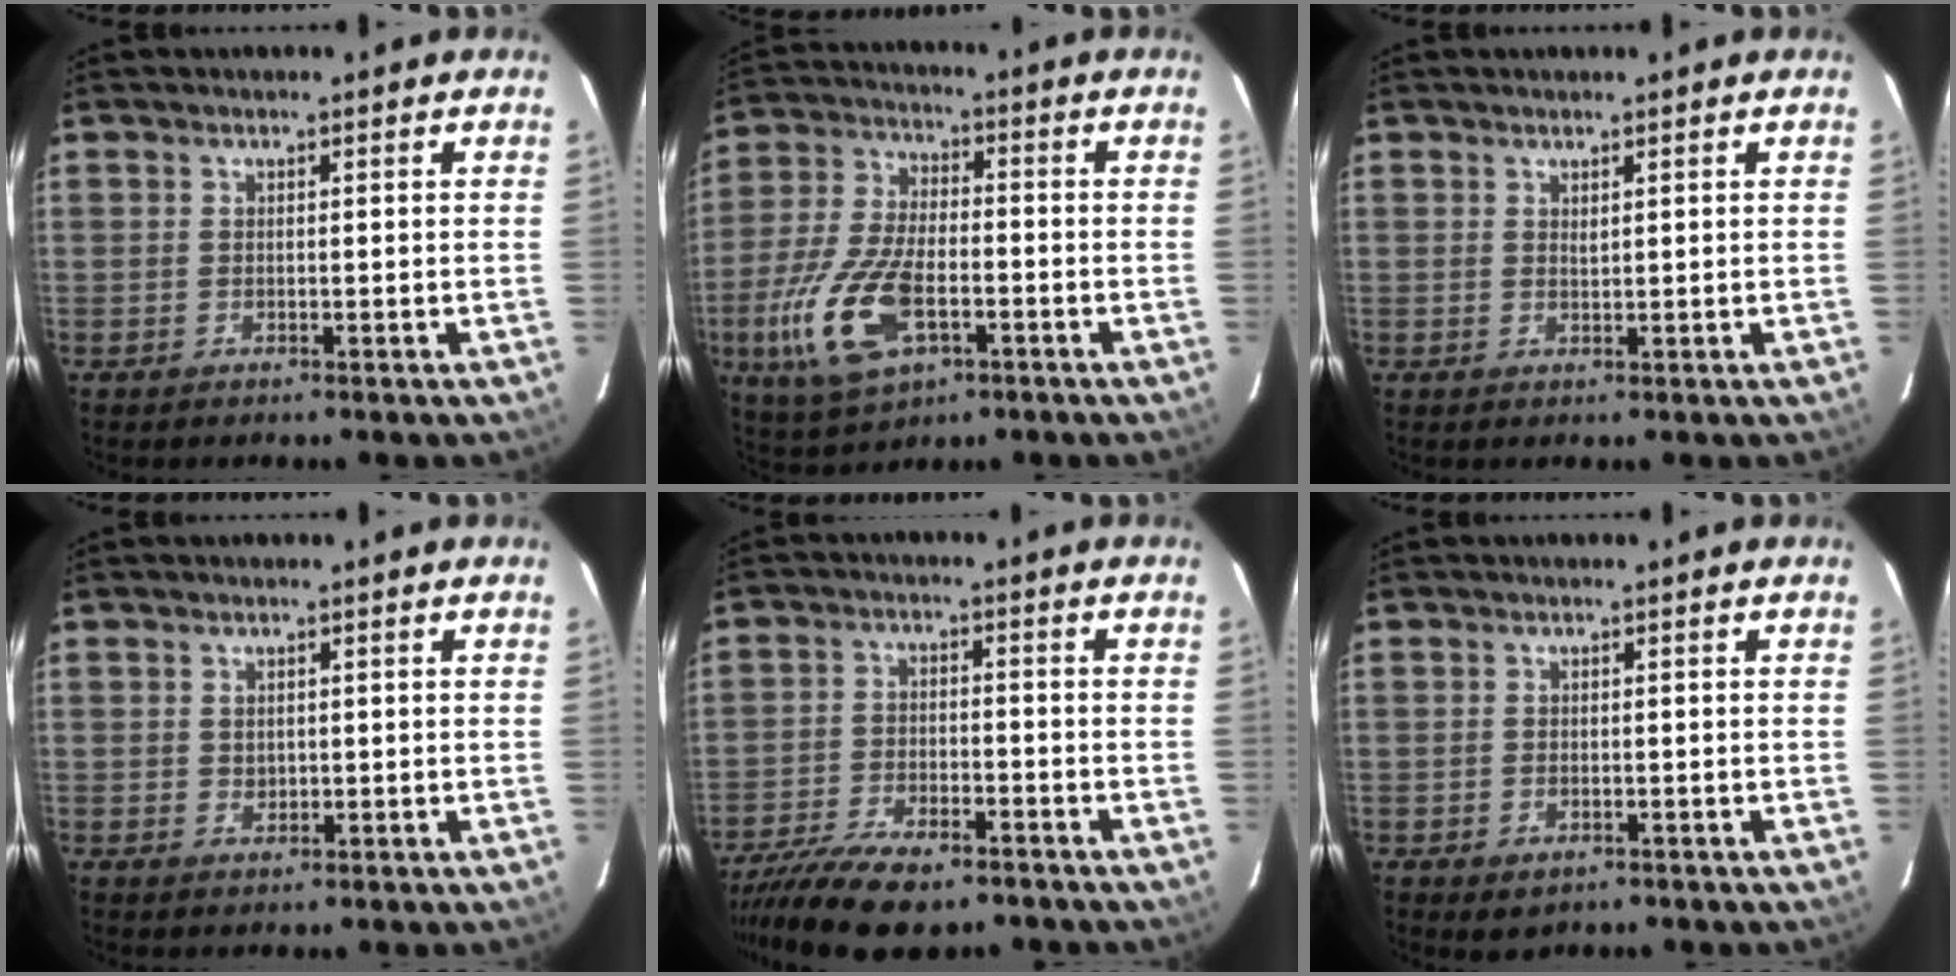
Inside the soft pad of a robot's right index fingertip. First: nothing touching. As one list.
[{"total": 16.3, "force": [-5.8, 8.0, 13.0], "torque": [-0.291, -0.014, -0.102]}, {"total": 0.8, "force": [0.6, 0.2, 0.4], "torque": [-0.008, 0.001, 0.011]}, {"total": 1.2, "force": [0.2, 1.1, 0.4], "torque": [-0.004, 0.003, 0.006]}, {"total": 14.5, "force": [-11.4, 4.8, 7.6], "torque": [-0.174, -0.032, -0.198]}, {"total": 2.6, "force": [-1.2, 1.9, 1.2], "torque": [-0.024, -0.005, -0.012]}]